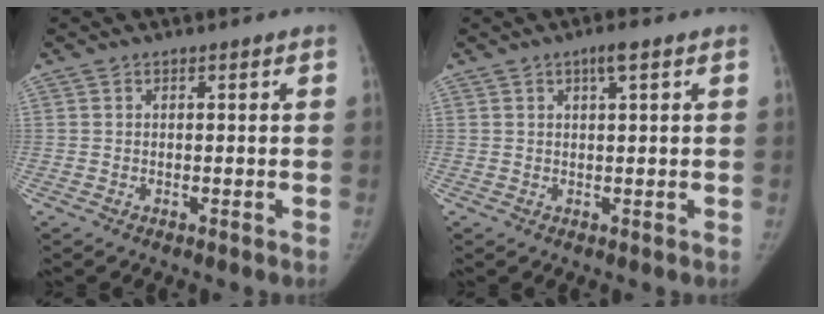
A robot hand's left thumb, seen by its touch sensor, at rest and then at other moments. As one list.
[{"total": 2.5, "force": [1.3, 0.4, 2.1], "torque": [-0.037, 0.000, 0.022]}]